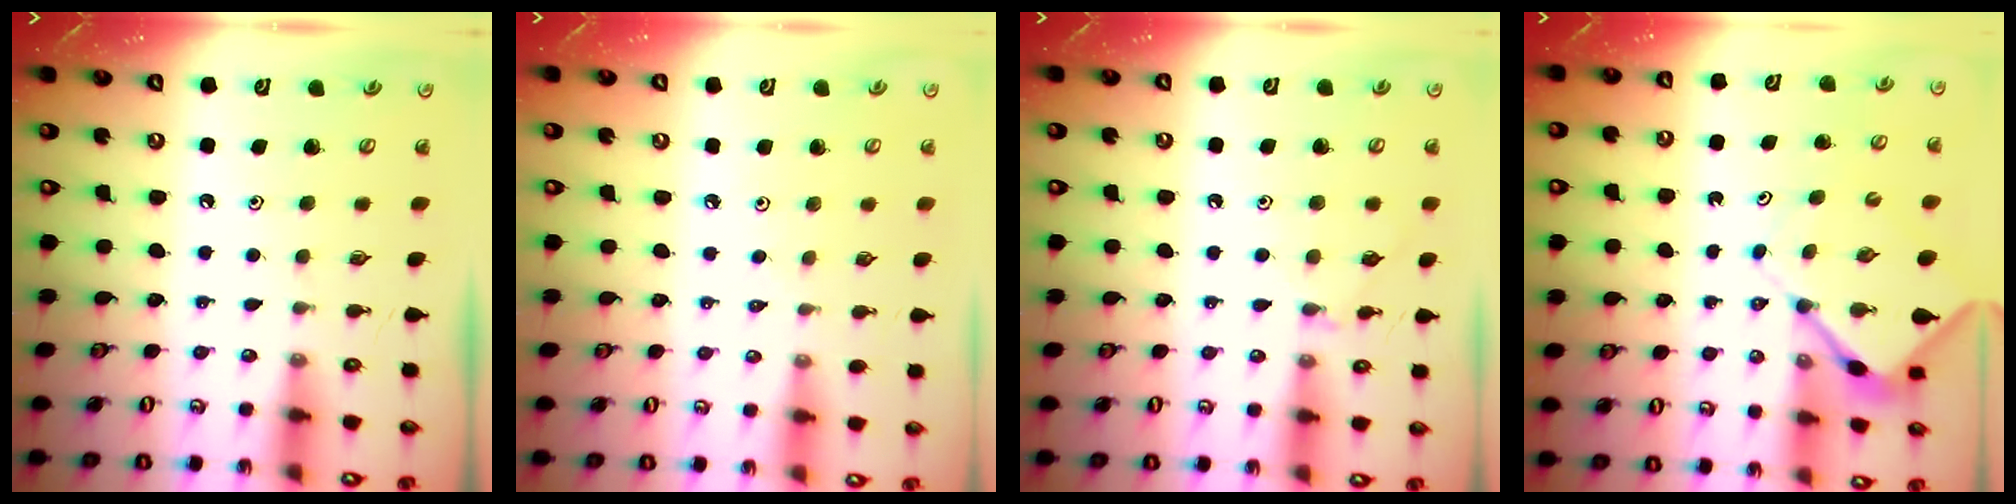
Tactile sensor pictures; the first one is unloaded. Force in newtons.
{"total": 1.1, "press": 1.1, "slide": 0.4}
{"total": 5.6, "press": 5.5, "slide": 0.7}
{"total": 7.1, "press": 7.1, "slide": 0.6}